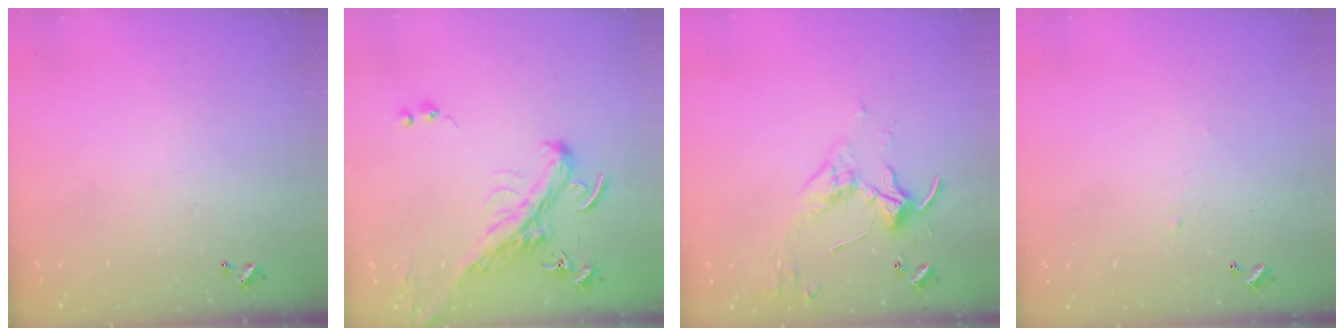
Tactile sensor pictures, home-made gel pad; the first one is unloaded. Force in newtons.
{"total": 2.9, "press": 2.4, "slide": 1.7}
{"total": 3.6, "press": 3.5, "slide": 0.7}
{"total": 2.9, "press": 2.9, "slide": 0.4}